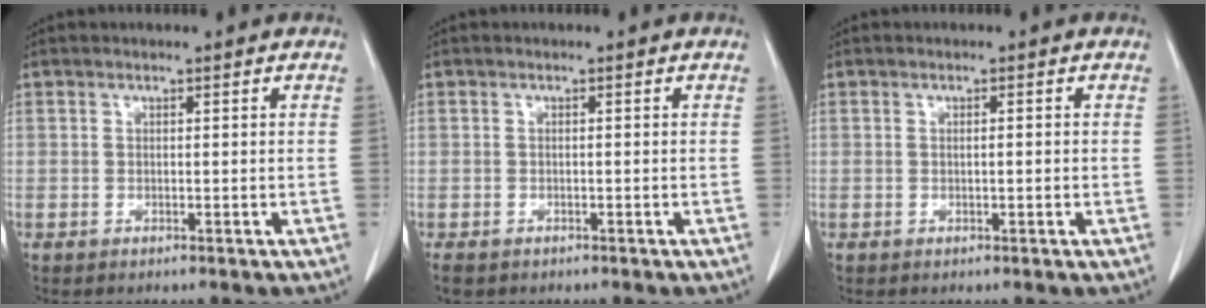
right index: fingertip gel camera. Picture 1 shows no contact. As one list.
[{"total": 2.5, "force": [-1.9, 1.5, 0.8], "torque": [-0.016, -0.003, -0.027]}, {"total": 1.0, "force": [-0.1, 0.1, 1.0], "torque": [-0.019, 0.003, 0.001]}]